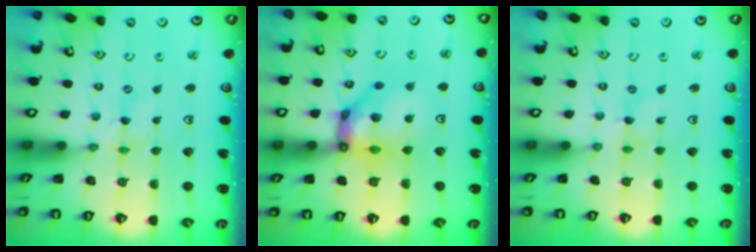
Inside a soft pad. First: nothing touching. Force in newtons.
{"total": 14.6, "press": 14.4, "slide": 2.0}
{"total": 0.0}